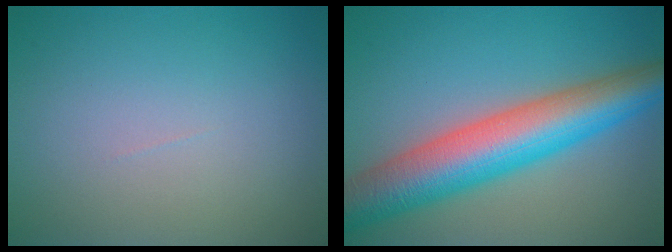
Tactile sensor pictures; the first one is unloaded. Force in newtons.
{"total": 10.0, "press": 10.0, "slide": 0.2}